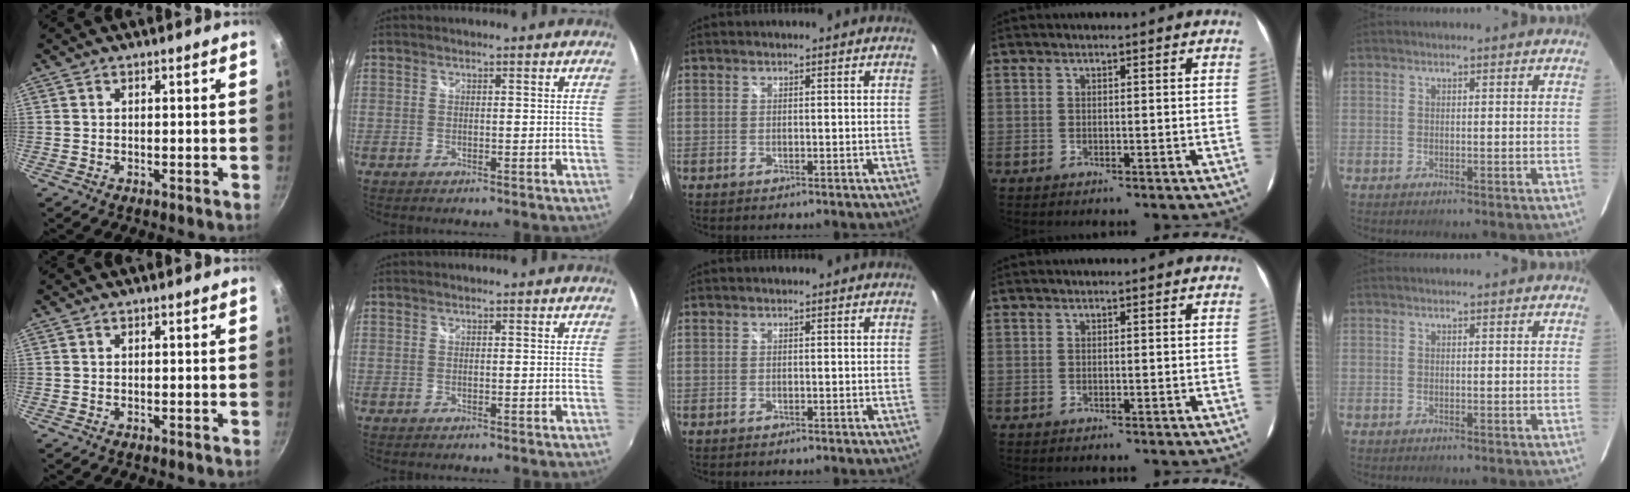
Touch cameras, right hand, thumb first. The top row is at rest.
{}